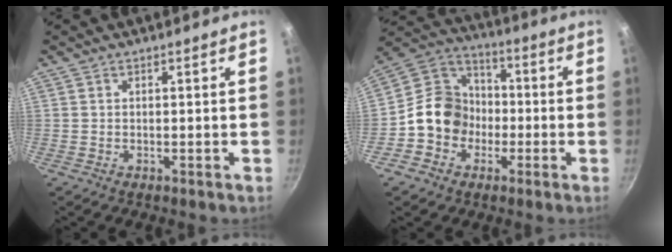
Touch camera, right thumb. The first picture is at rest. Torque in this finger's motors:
{"motor_torque": [1.34, 1.82, 0.62, -0.90, 0.07]}